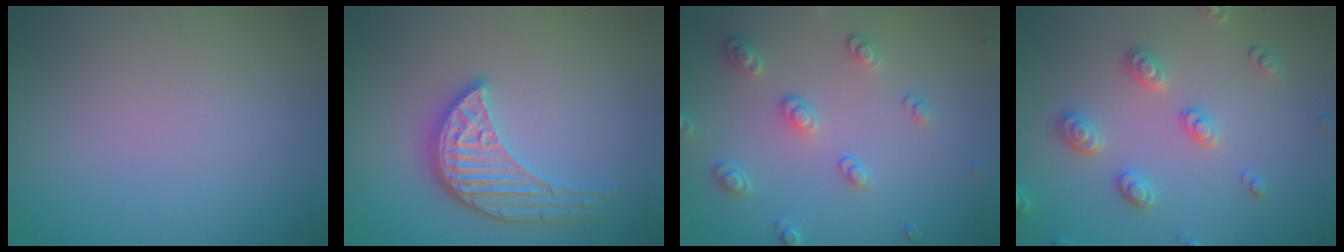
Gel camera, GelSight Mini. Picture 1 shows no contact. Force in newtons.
{"total": 3.9, "press": 3.5, "slide": 1.6}
{"total": 2.6, "press": 2.5, "slide": 0.8}
{"total": 2.9, "press": 2.8, "slide": 0.4}